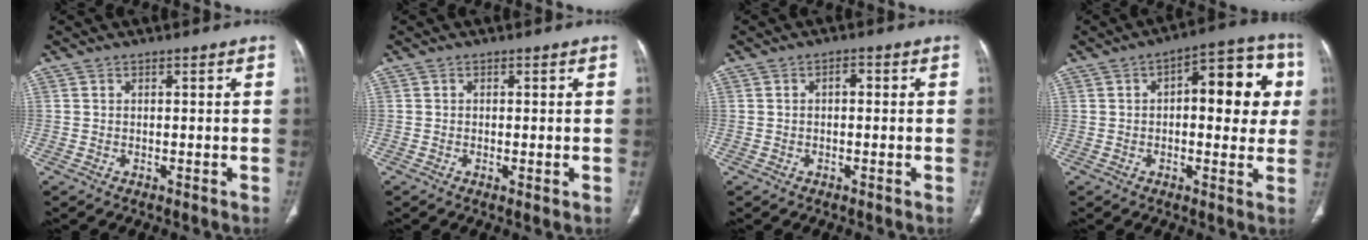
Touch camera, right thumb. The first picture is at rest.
{"total": 1.1, "force": [-0.3, 0.4, 1.0], "torque": [-0.020, -0.004, -0.005]}
{"total": 1.6, "force": [0.1, 0.9, 1.3], "torque": [-0.019, 0.010, 0.000]}
{"total": 14.8, "force": [2.4, 6.9, 12.8], "torque": [-0.122, 0.026, 0.027]}